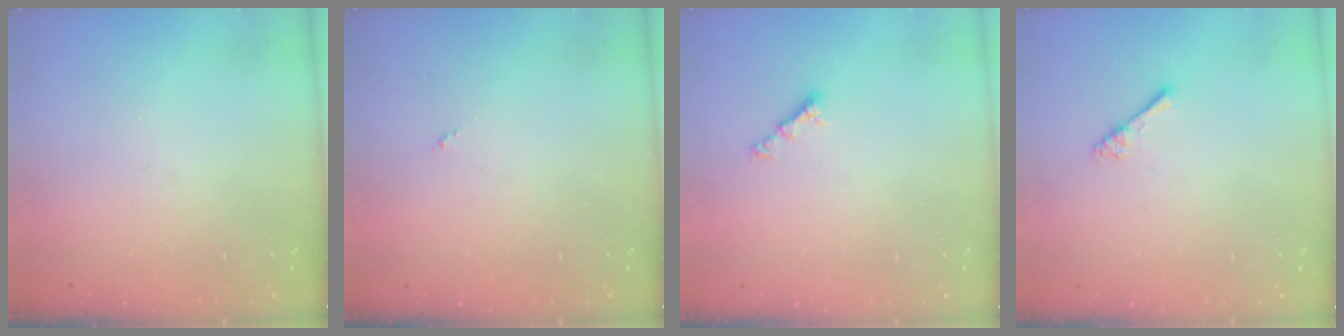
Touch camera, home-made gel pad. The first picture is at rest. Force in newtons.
{"total": 0.0}
{"total": 3.4, "press": 3.3, "slide": 0.6}
{"total": 2.5, "press": 2.5, "slide": 0.4}